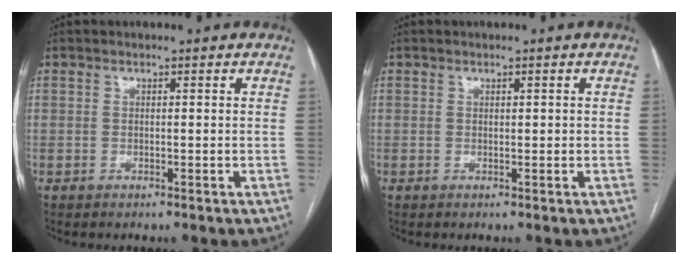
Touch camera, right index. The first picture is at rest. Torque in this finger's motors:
{"motor_torque": [0.03, 0.08, -0.03, 0.00]}